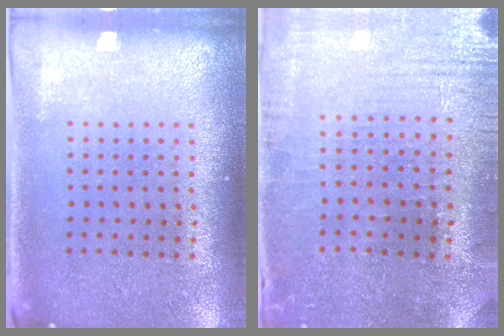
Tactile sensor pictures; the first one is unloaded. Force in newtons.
{"total": 0.6, "press": 0.5, "slide": 0.3}